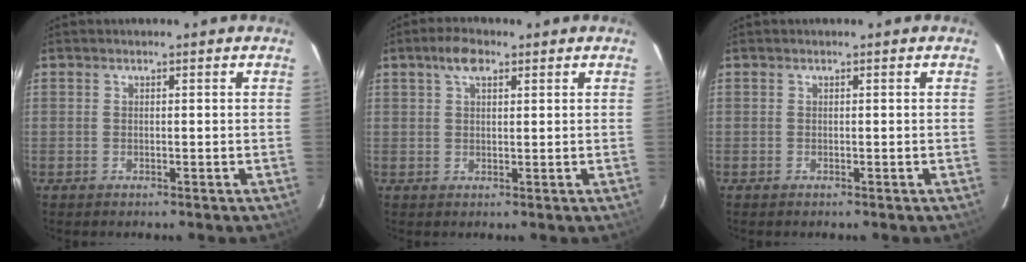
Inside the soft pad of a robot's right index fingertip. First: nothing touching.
{"total": 4.0, "force": [2.1, 1.8, 2.8], "torque": [-0.052, 0.013, 0.037]}
{"total": 0.0}